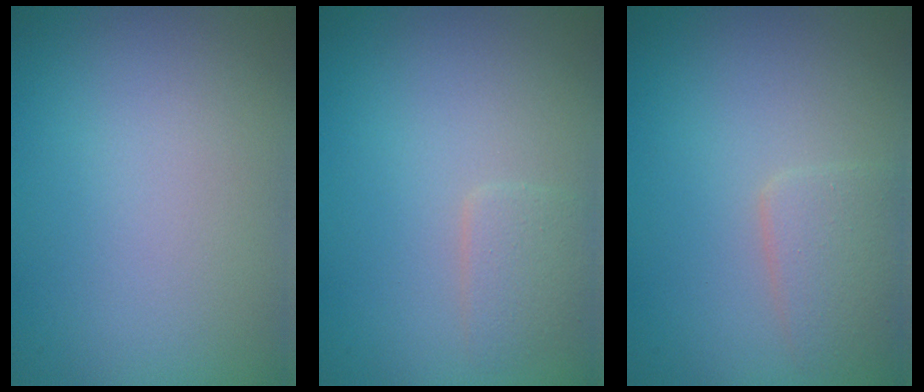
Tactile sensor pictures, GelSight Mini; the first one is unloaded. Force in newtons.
{"total": 1.6, "press": 1.5, "slide": 0.2}
{"total": 2.4, "press": 2.4, "slide": 0.1}